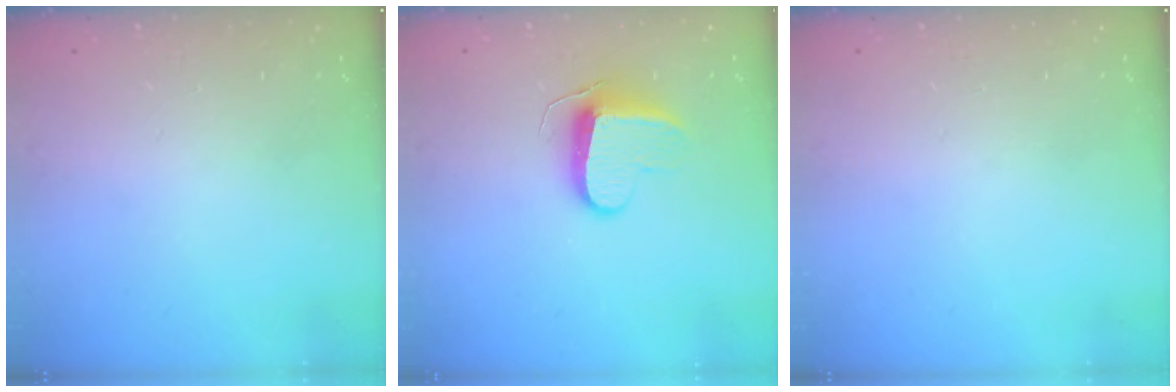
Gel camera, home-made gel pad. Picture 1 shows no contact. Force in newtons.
{"total": 9.3, "press": 9.3, "slide": 0.3}
{"total": 0.0}